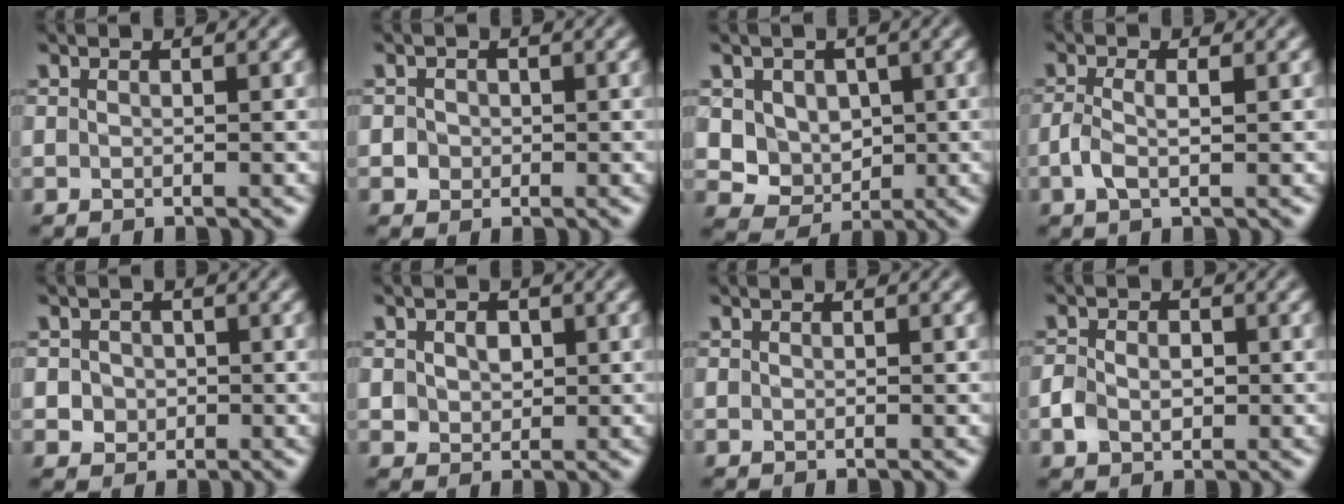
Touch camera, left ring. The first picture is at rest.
{"total": 1.5, "force": [0.1, 1.5, 0.4], "torque": [0.007, 0.000, 0.000]}
{"total": 4.4, "force": [0.7, 3.9, 1.9], "torque": [-0.026, -0.003, 0.011]}
{"total": 1.9, "force": [-0.3, 0.7, 1.7], "torque": [-0.040, 0.001, -0.009]}
{"total": 2.0, "force": [0.1, 1.9, 0.6], "torque": [0.000, 0.001, 0.004]}
{"total": 2.2, "force": [0.4, 1.8, 1.2], "torque": [-0.024, 0.001, 0.006]}
{"total": 0.0}
{"total": 2.8, "force": [-0.7, 2.1, 1.8], "torque": [-0.031, -0.001, -0.014]}